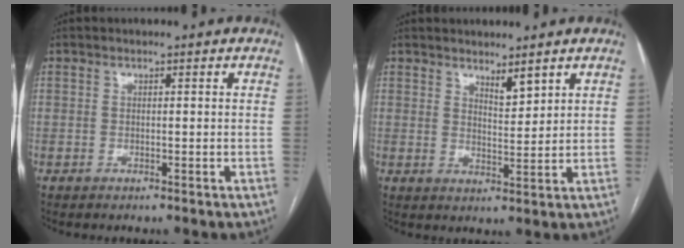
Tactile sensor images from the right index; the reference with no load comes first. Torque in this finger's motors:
{"motor_torque": [-0.08, 0.05, 0.06, 0.00]}